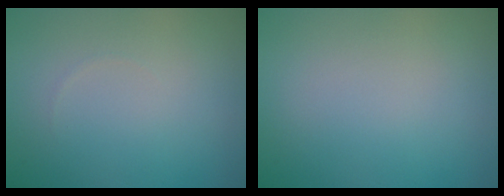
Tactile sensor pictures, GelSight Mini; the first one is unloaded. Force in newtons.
{"total": 0.0}